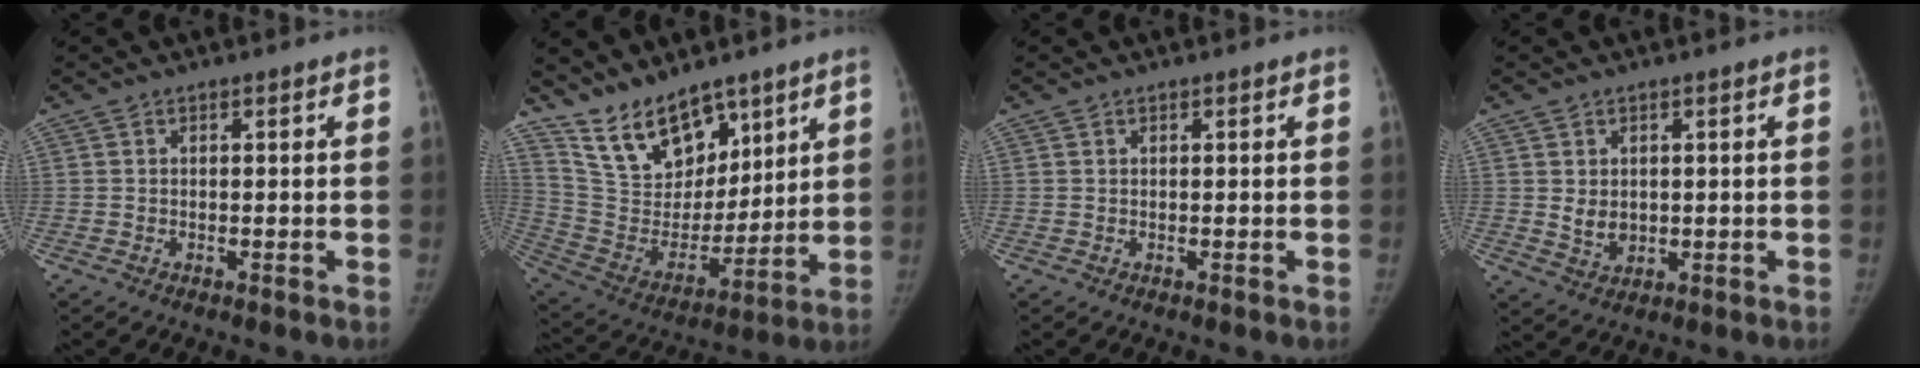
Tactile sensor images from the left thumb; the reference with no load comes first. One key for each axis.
{"total": 15.9, "fx": 11.8, "fy": 8.2, "fz": 6.9, "tx": -0.079, "ty": -0.070, "tz": 0.234}
{"total": 0.0}
{"total": 4.0, "fx": 0.4, "fy": 3.2, "fz": 2.3, "tx": -0.027, "ty": -0.010, "tz": 0.020}